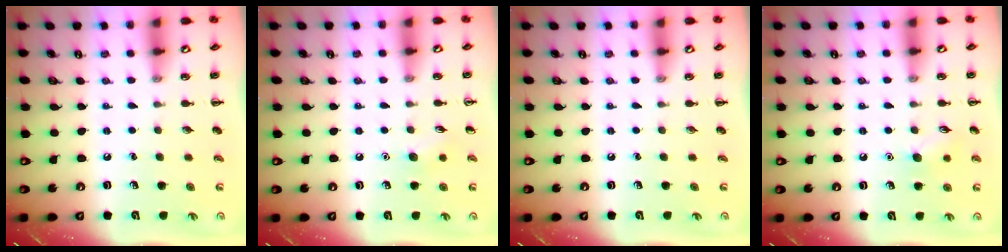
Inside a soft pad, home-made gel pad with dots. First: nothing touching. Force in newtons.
{"total": 5.1, "press": 4.9, "slide": 1.5}
{"total": 0.0}
{"total": 7.8, "press": 7.7, "slide": 1.4}